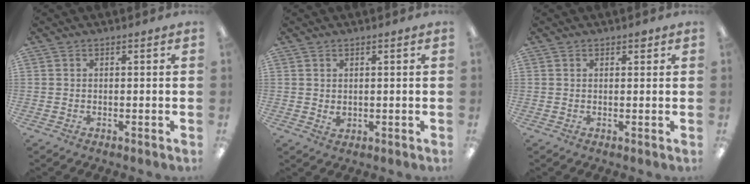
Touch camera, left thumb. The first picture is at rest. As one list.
[{"total": 1.4, "force": [0.7, 0.8, 1.0], "torque": [-0.012, -0.002, 0.010]}, {"total": 1.3, "force": [0.9, 0.7, 0.6], "torque": [-0.005, -0.002, 0.014]}]